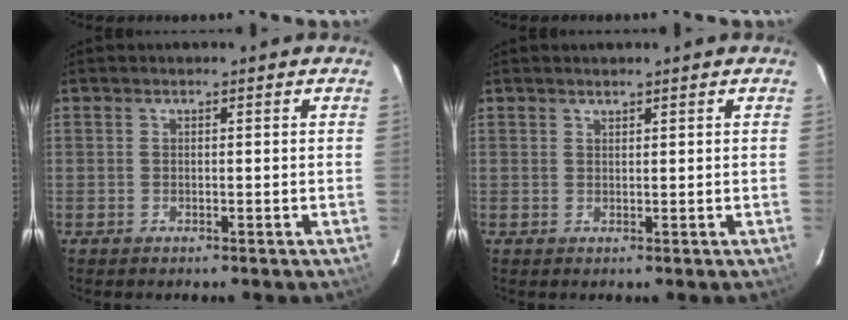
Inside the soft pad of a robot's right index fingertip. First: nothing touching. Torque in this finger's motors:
{"motor_torque": [-0.13, 0.02, -0.06, 0.00]}